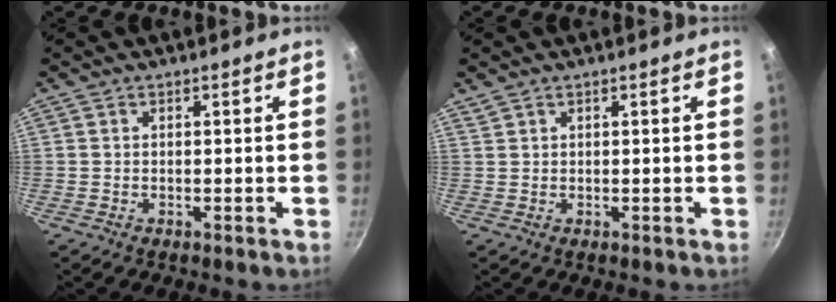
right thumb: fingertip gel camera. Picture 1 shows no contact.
{"total": 0.8, "force": [0.7, 0.2, 0.2], "torque": [-0.007, 0.000, 0.019]}